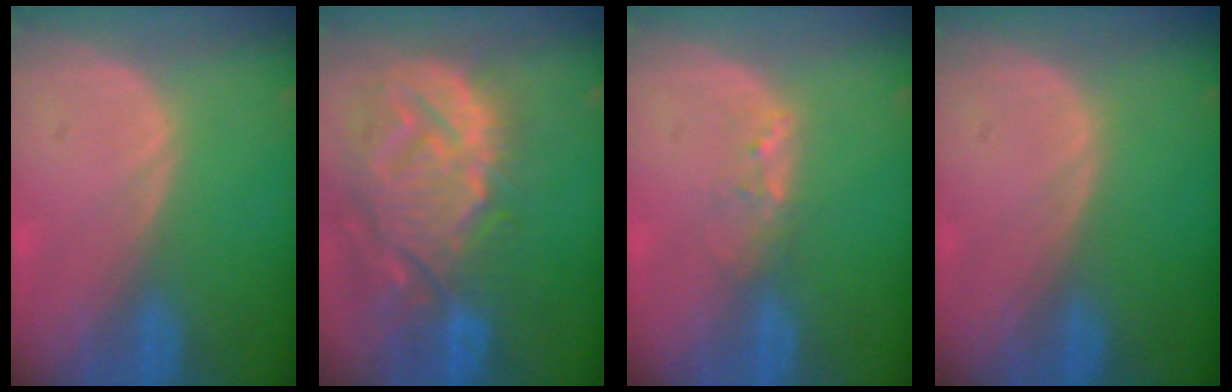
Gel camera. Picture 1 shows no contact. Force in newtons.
{"total": 14.3, "press": 12.3, "slide": 7.4}
{"total": 2.0, "press": 1.9, "slide": 0.4}
{"total": 0.0}